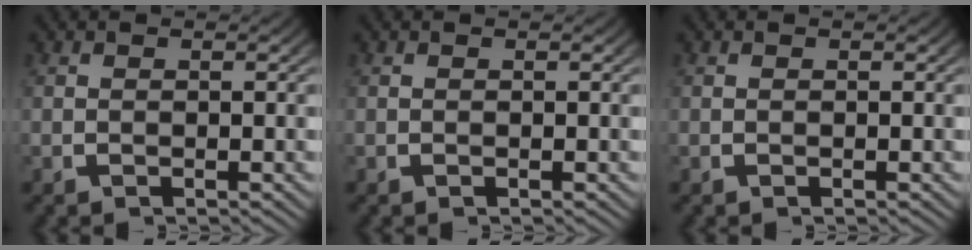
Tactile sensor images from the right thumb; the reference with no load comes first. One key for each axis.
{"total": 0.0}
{"total": 0.0}